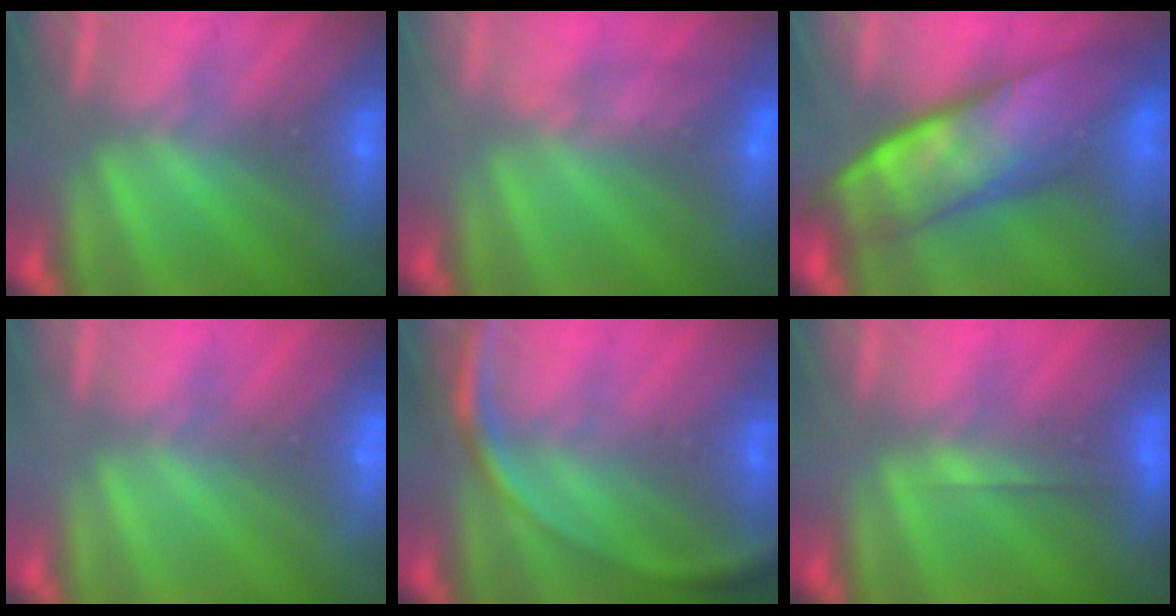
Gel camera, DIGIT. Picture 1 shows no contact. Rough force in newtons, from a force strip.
{"total": 4.8}
{"total": 10.5}
{"total": 2.4}
{"total": 2.7}
{"total": 2.6}